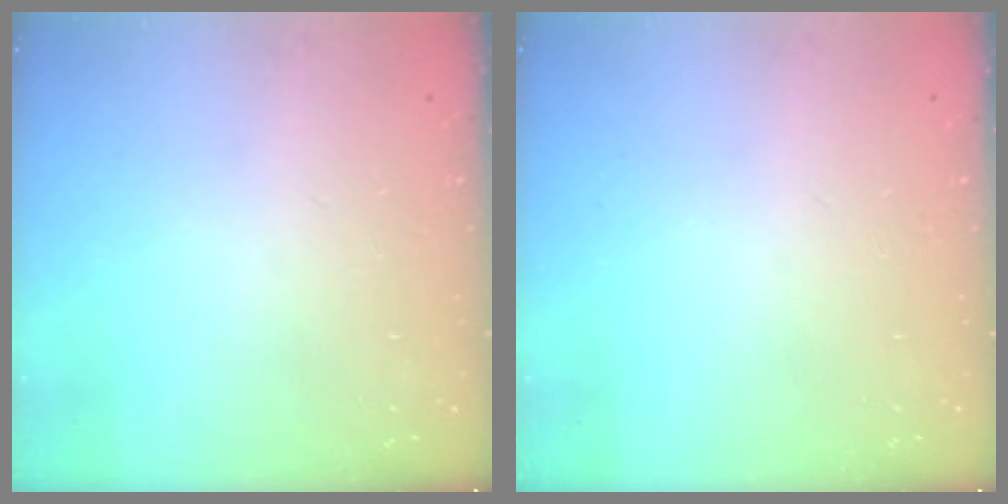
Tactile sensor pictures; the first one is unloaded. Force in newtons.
{"total": 0.0}